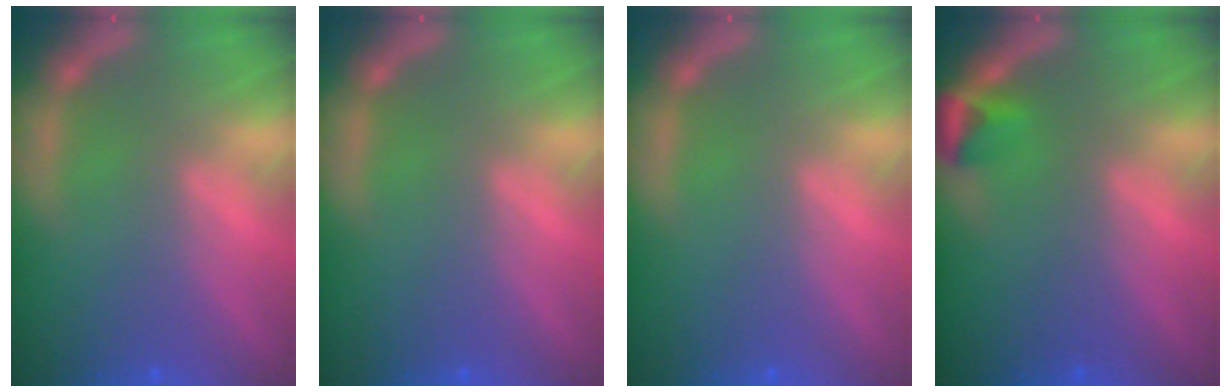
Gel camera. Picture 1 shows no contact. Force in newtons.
{"total": 0.0}
{"total": 0.0}
{"total": 1.9}